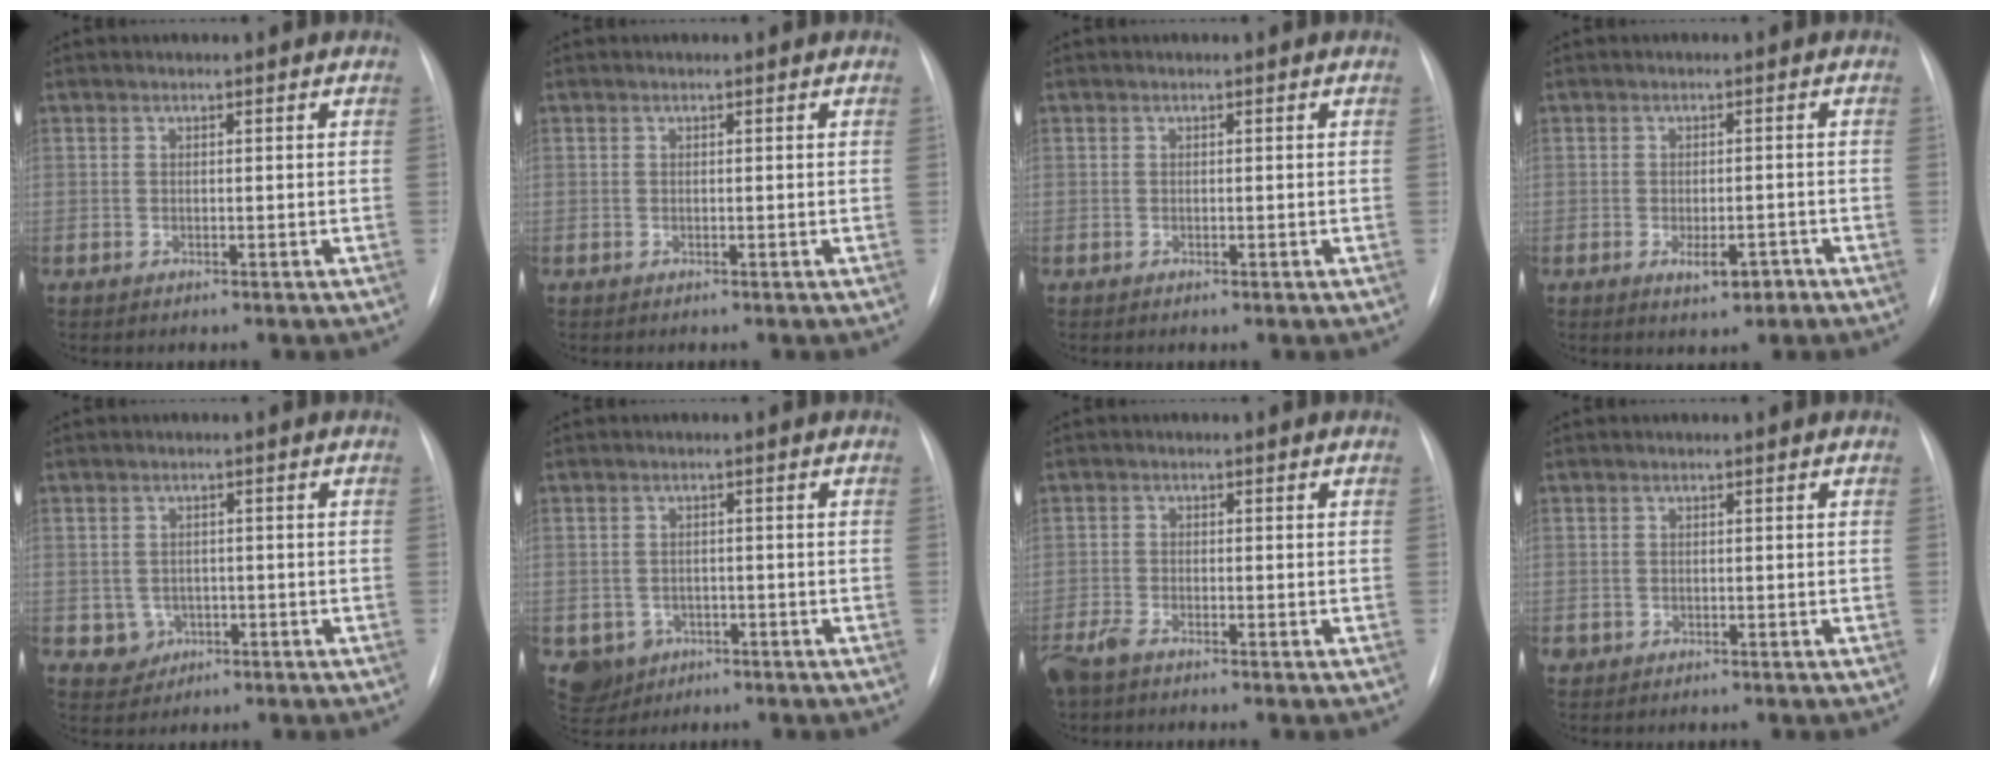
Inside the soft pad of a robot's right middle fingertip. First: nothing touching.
{"total": 0.0}
{"total": 0.0}
{"total": 3.5, "force": [-1.9, 1.4, 2.6], "torque": [-0.035, 0.001, -0.021]}
{"total": 3.2, "force": [-1.0, 3.0, 0.6], "torque": [-0.003, 0.007, -0.005]}
{"total": 4.8, "force": [-2.2, 4.2, 0.7], "torque": [-0.012, 0.009, -0.027]}
{"total": 3.9, "force": [-3.1, 0.8, 2.2], "torque": [-0.048, -0.009, -0.061]}
{"total": 0.9, "force": [-0.4, 0.9, 0.2], "torque": [-0.005, 0.005, -0.002]}